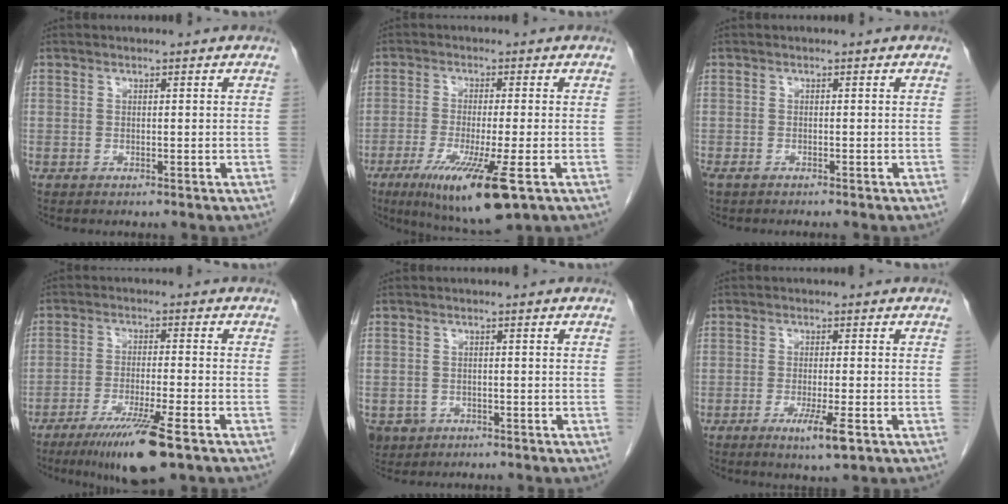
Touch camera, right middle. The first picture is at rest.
{"total": 11.8, "force": [-5.7, 0.8, 10.3], "torque": [-0.183, -0.041, -0.090]}
{"total": 2.5, "force": [-2.0, 0.7, 1.2], "torque": [-0.023, -0.006, -0.027]}
{"total": 10.1, "force": [-6.4, 0.3, 7.8], "torque": [-0.141, -0.029, -0.105]}
{"total": 4.5, "force": [-2.5, 3.6, 1.1], "torque": [-0.022, 0.002, -0.038]}
{"total": 4.7, "force": [-2.2, 0.0, 4.1], "torque": [-0.076, -0.015, -0.037]}